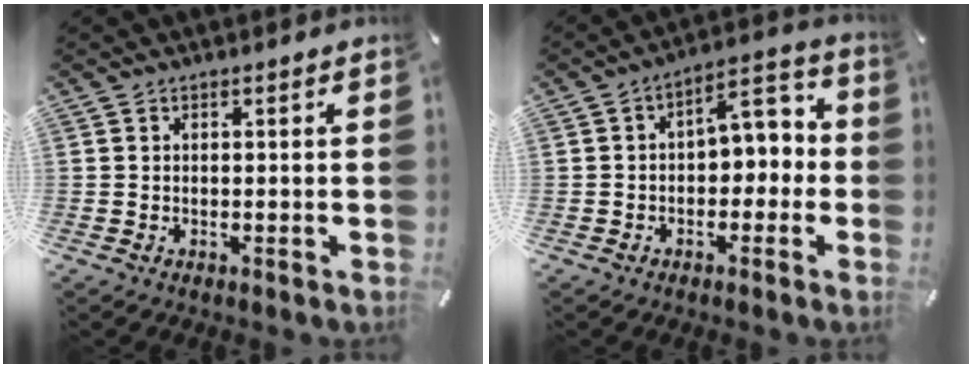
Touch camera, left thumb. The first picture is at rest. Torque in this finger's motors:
{"motor_torque": [0.02, 0.85, 0.51, 0.33, -0.04]}